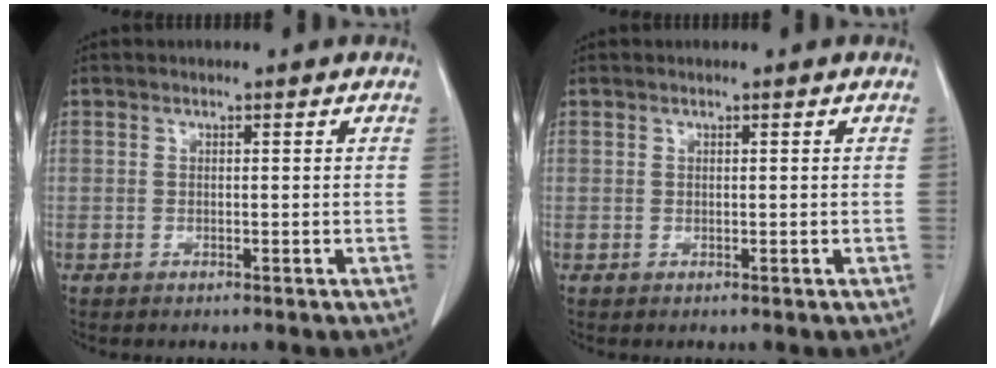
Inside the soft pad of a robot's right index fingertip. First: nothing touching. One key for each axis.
{"total": 0.0}